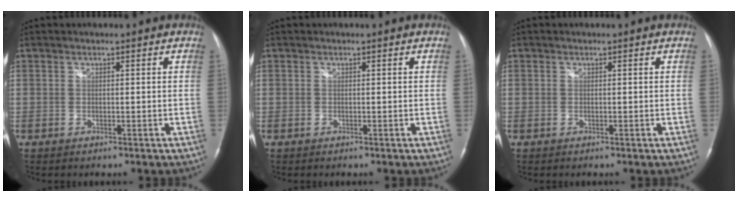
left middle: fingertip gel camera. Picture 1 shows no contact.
{"total": 0.0}
{"total": 0.0}